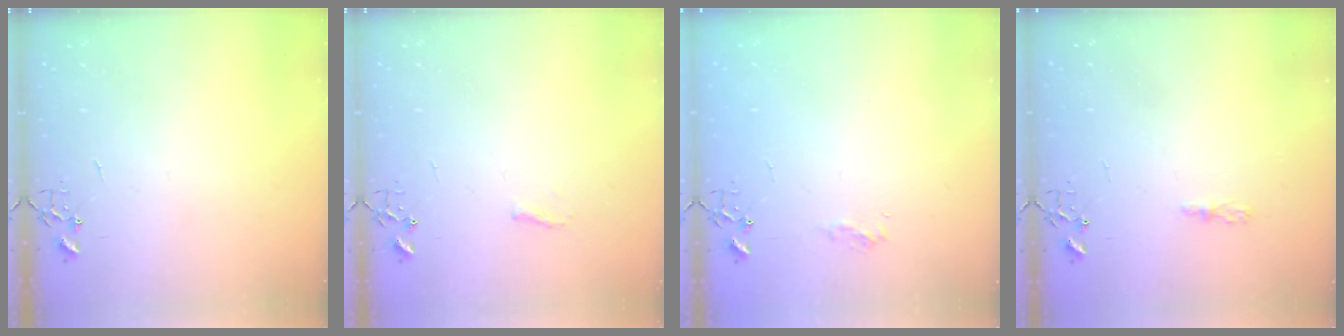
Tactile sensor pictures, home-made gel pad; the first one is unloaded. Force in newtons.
{"total": 4.3, "press": 4.3, "slide": 0.4}
{"total": 5.9, "press": 5.8, "slide": 0.6}
{"total": 3.6, "press": 3.5, "slide": 0.4}